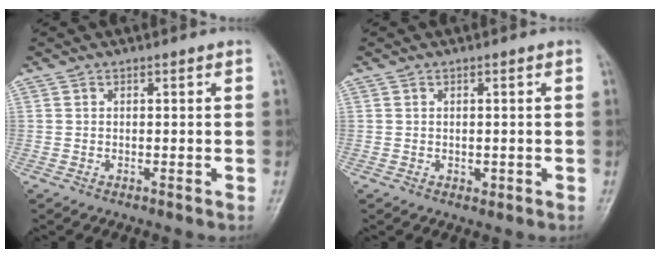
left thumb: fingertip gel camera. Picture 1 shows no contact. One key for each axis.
{"total": 1.1, "fx": -0.4, "fy": 0.9, "fz": 0.6, "tx": 0.000, "ty": 0.000, "tz": -0.005}